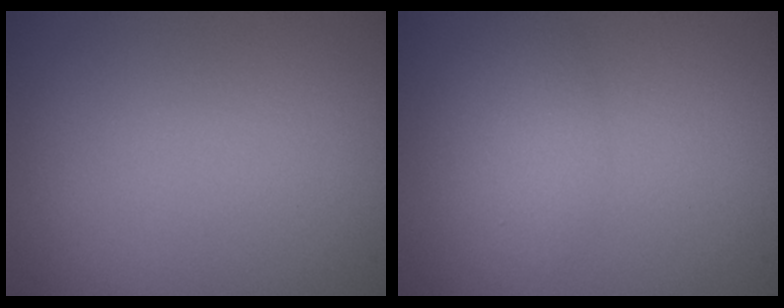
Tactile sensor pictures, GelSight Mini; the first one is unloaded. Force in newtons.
{"total": 2.3, "press": 2.3, "slide": 0.1}